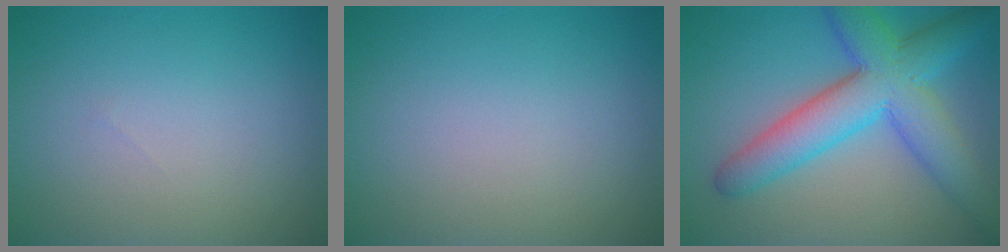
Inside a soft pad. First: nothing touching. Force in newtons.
{"total": 0.0}
{"total": 8.3, "press": 8.3, "slide": 0.2}